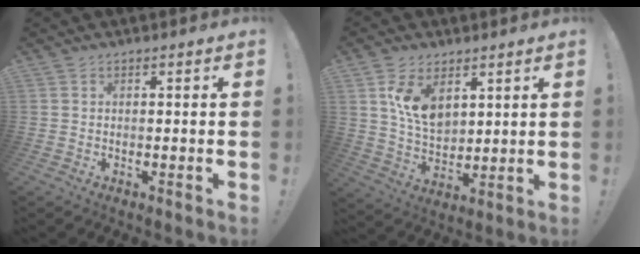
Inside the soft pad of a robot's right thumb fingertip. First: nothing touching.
{"total": 10.6, "force": [5.1, 7.1, 6.0], "torque": [-0.101, -0.026, 0.099]}